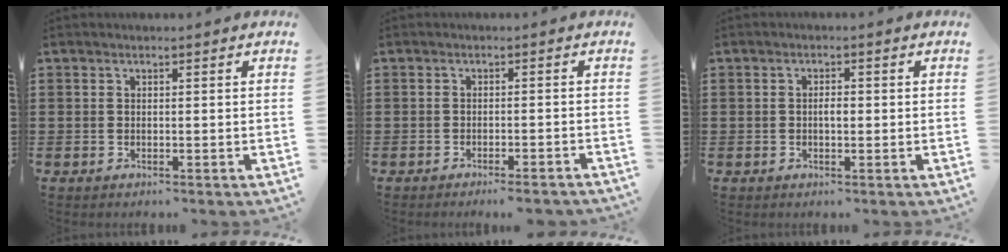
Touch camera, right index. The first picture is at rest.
{"total": 1.8, "force": [-1.6, -0.1, 0.8], "torque": [-0.015, 0.000, -0.031]}
{"total": 1.8, "force": [-0.1, 0.7, 1.7], "torque": [-0.031, 0.002, -0.003]}